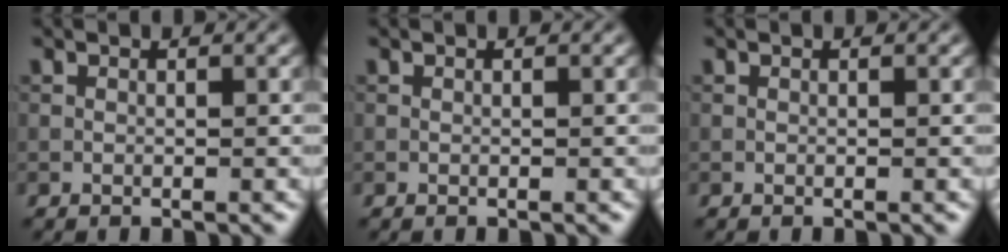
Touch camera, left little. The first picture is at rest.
{"total": 0.0}
{"total": 0.0}